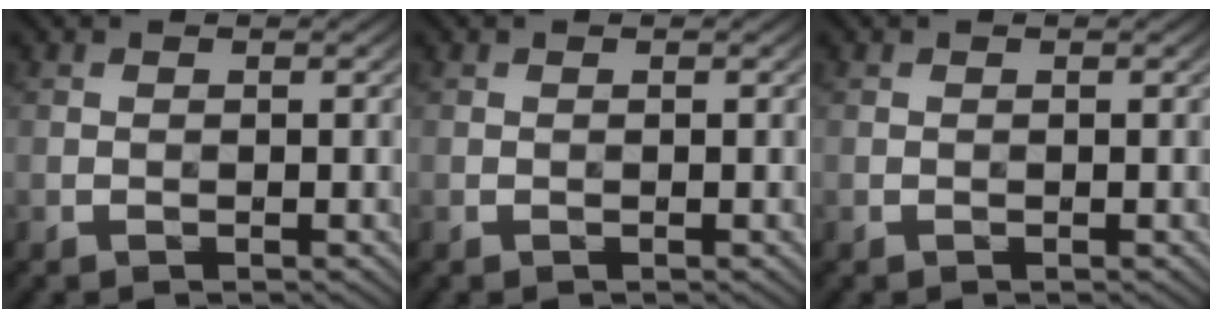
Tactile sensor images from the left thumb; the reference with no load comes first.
{"total": 0.0}
{"total": 0.0}